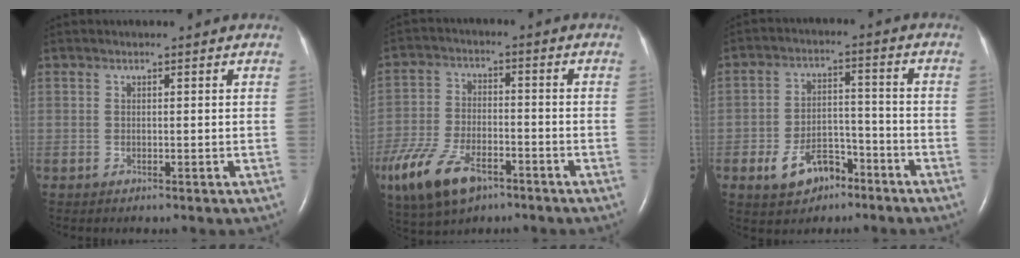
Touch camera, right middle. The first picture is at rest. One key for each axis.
{"total": 13.5, "fx": -8.1, "fy": 6.3, "fz": 8.9, "tx": -0.196, "ty": -0.013, "tz": -0.143}
{"total": 7.5, "fx": -4.5, "fy": 4.5, "fz": 4.0, "tx": -0.081, "ty": 0.014, "tz": -0.068}